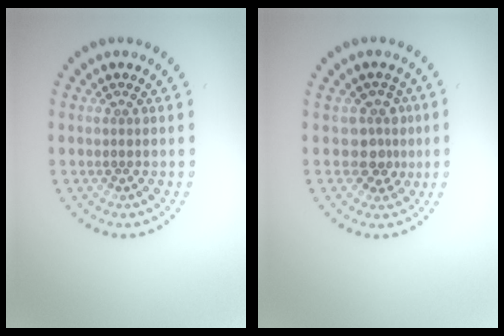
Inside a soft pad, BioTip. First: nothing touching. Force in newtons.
{"total": 2.5, "press": 1.9, "slide": 1.6}